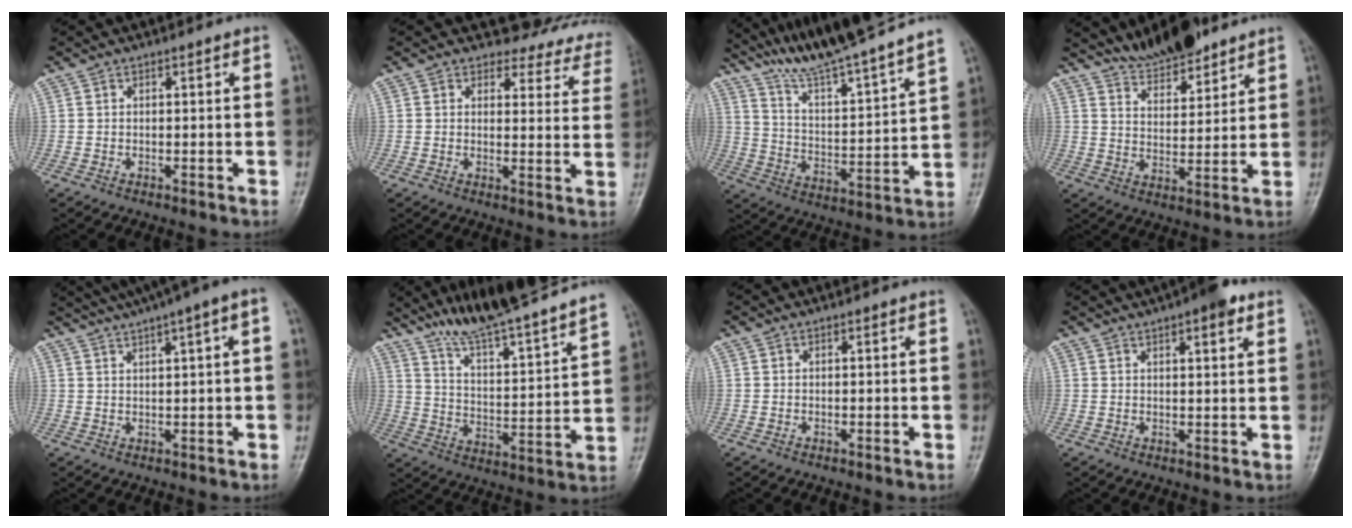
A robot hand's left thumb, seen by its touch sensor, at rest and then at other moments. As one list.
[{"total": 12.9, "force": [11.7, 5.4, 0.7], "torque": [0.042, -0.083, 0.100]}, {"total": 20.4, "force": [18.1, -0.5, 9.3], "torque": [-0.137, -0.098, 0.293]}, {"total": 8.8, "force": [7.7, 2.6, 3.3], "torque": [-0.034, -0.048, 0.139]}, {"total": 10.9, "force": [6.3, 1.3, 8.8], "torque": [-0.135, 0.025, 0.091]}, {"total": 20.5, "force": [17.8, 0.7, 10.2], "torque": [-0.140, -0.090, 0.281]}, {"total": 0.0}, {"total": 6.6, "force": [4.1, 1.9, 4.9], "torque": [-0.062, 0.000, 0.054]}]